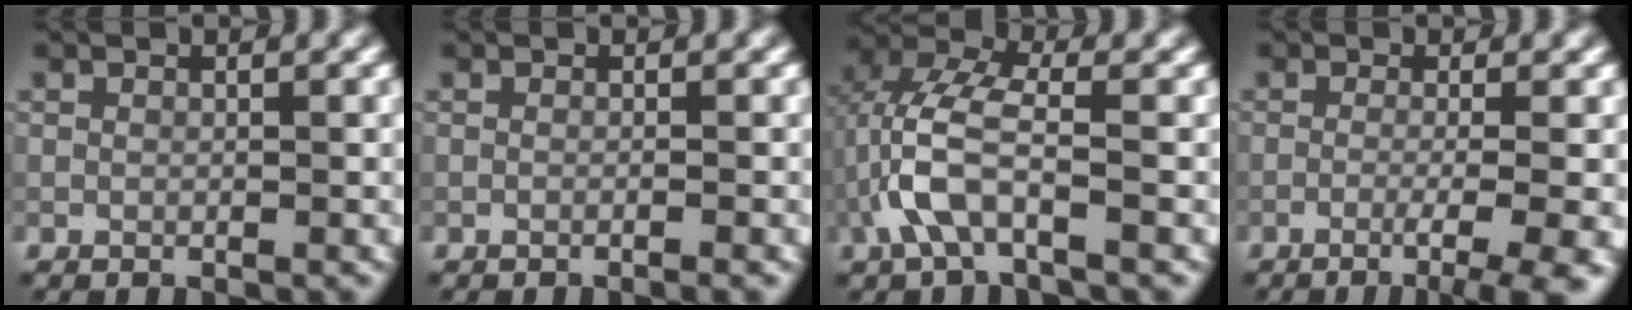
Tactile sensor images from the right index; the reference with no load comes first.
{"total": 1.1, "force": [-0.3, 0.3, 1.0], "torque": [-0.010, -0.005, -0.015]}
{"total": 5.6, "force": [-1.6, 2.3, 4.9], "torque": [-0.108, 0.016, -0.037]}
{"total": 5.0, "force": [-2.0, 1.0, 4.4], "torque": [-0.057, -0.001, -0.034]}